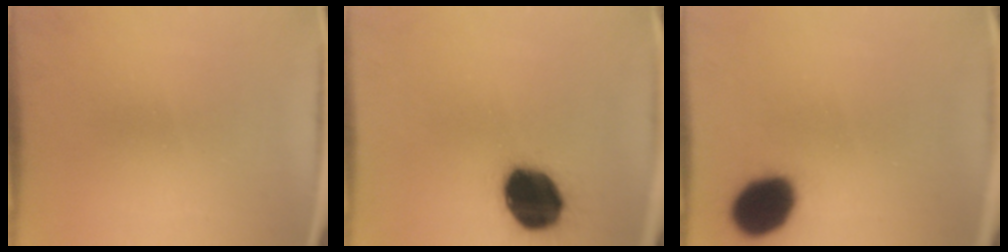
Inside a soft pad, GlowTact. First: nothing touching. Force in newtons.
{"total": 19.6}
{"total": 15.0}